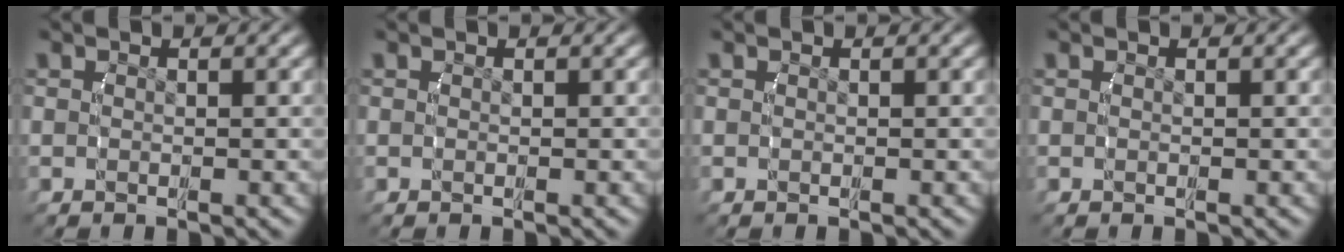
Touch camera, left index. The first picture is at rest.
{"total": 0.0}
{"total": 0.0}
{"total": 0.0}